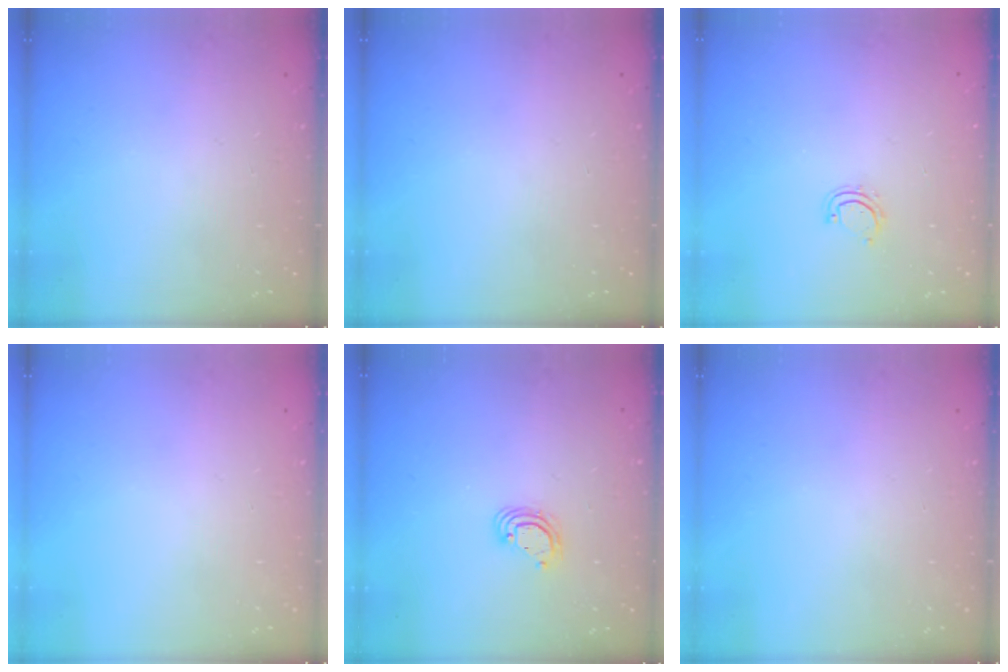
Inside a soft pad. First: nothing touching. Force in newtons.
{"total": 0.0}
{"total": 4.5, "press": 4.4, "slide": 0.4}
{"total": 0.0}
{"total": 4.6, "press": 4.6, "slide": 0.2}
{"total": 0.0}